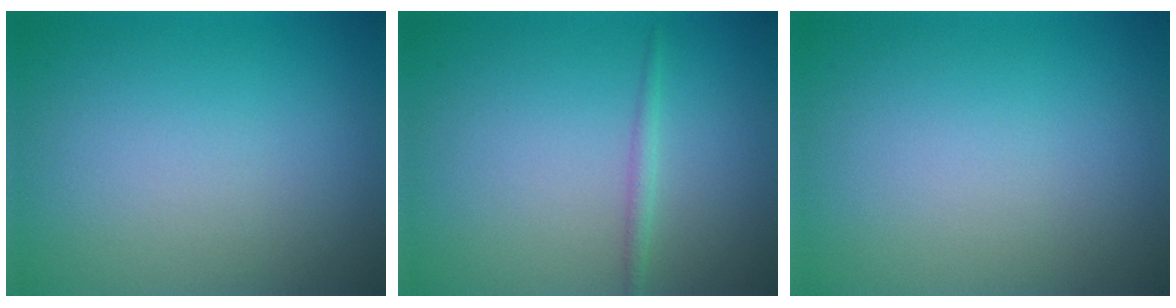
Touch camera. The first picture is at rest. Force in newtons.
{"total": 1.0, "press": 1.0, "slide": 0.1}
{"total": 0.0}